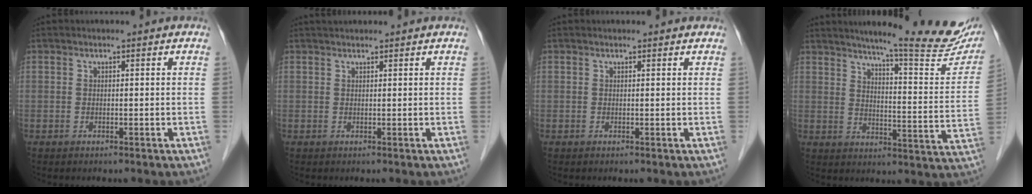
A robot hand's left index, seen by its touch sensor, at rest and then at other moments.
{"total": 2.3, "force": [2.1, 0.2, 0.8], "torque": [-0.008, 0.028, 0.037]}
{"total": 1.4, "force": [1.3, 0.4, 0.3], "torque": [-0.011, 0.011, 0.013]}
{"total": 20.5, "force": [17.3, 1.1, 11.0], "torque": [-0.142, -0.055, 0.210]}